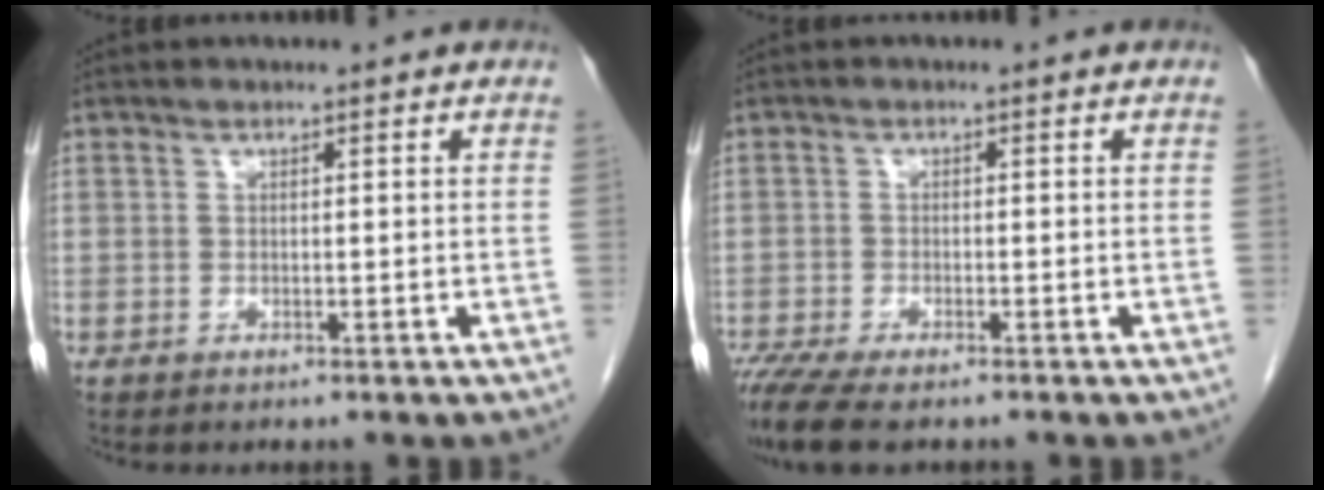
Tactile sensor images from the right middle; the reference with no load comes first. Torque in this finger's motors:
{"motor_torque": [1.11, -0.76, 0.16, 0.09]}